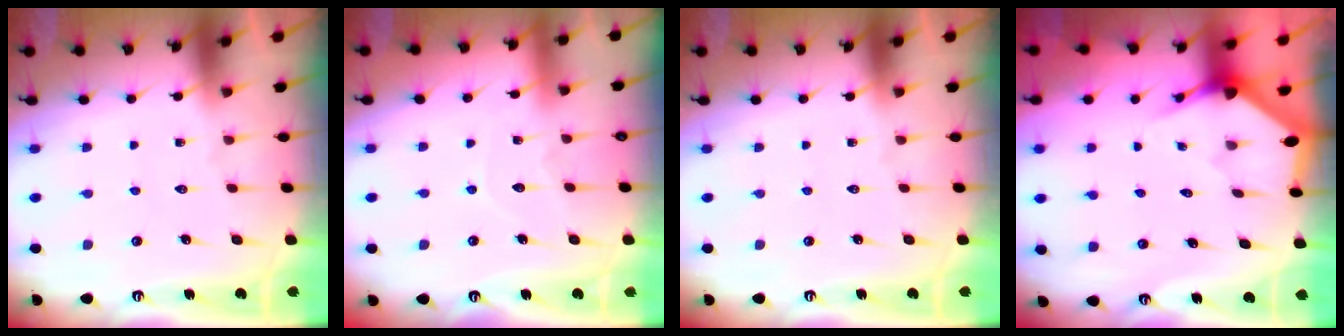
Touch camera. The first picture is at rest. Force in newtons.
{"total": 5.2, "press": 5.2, "slide": 0.3}
{"total": 0.0}
{"total": 2.9, "press": 2.9, "slide": 0.1}